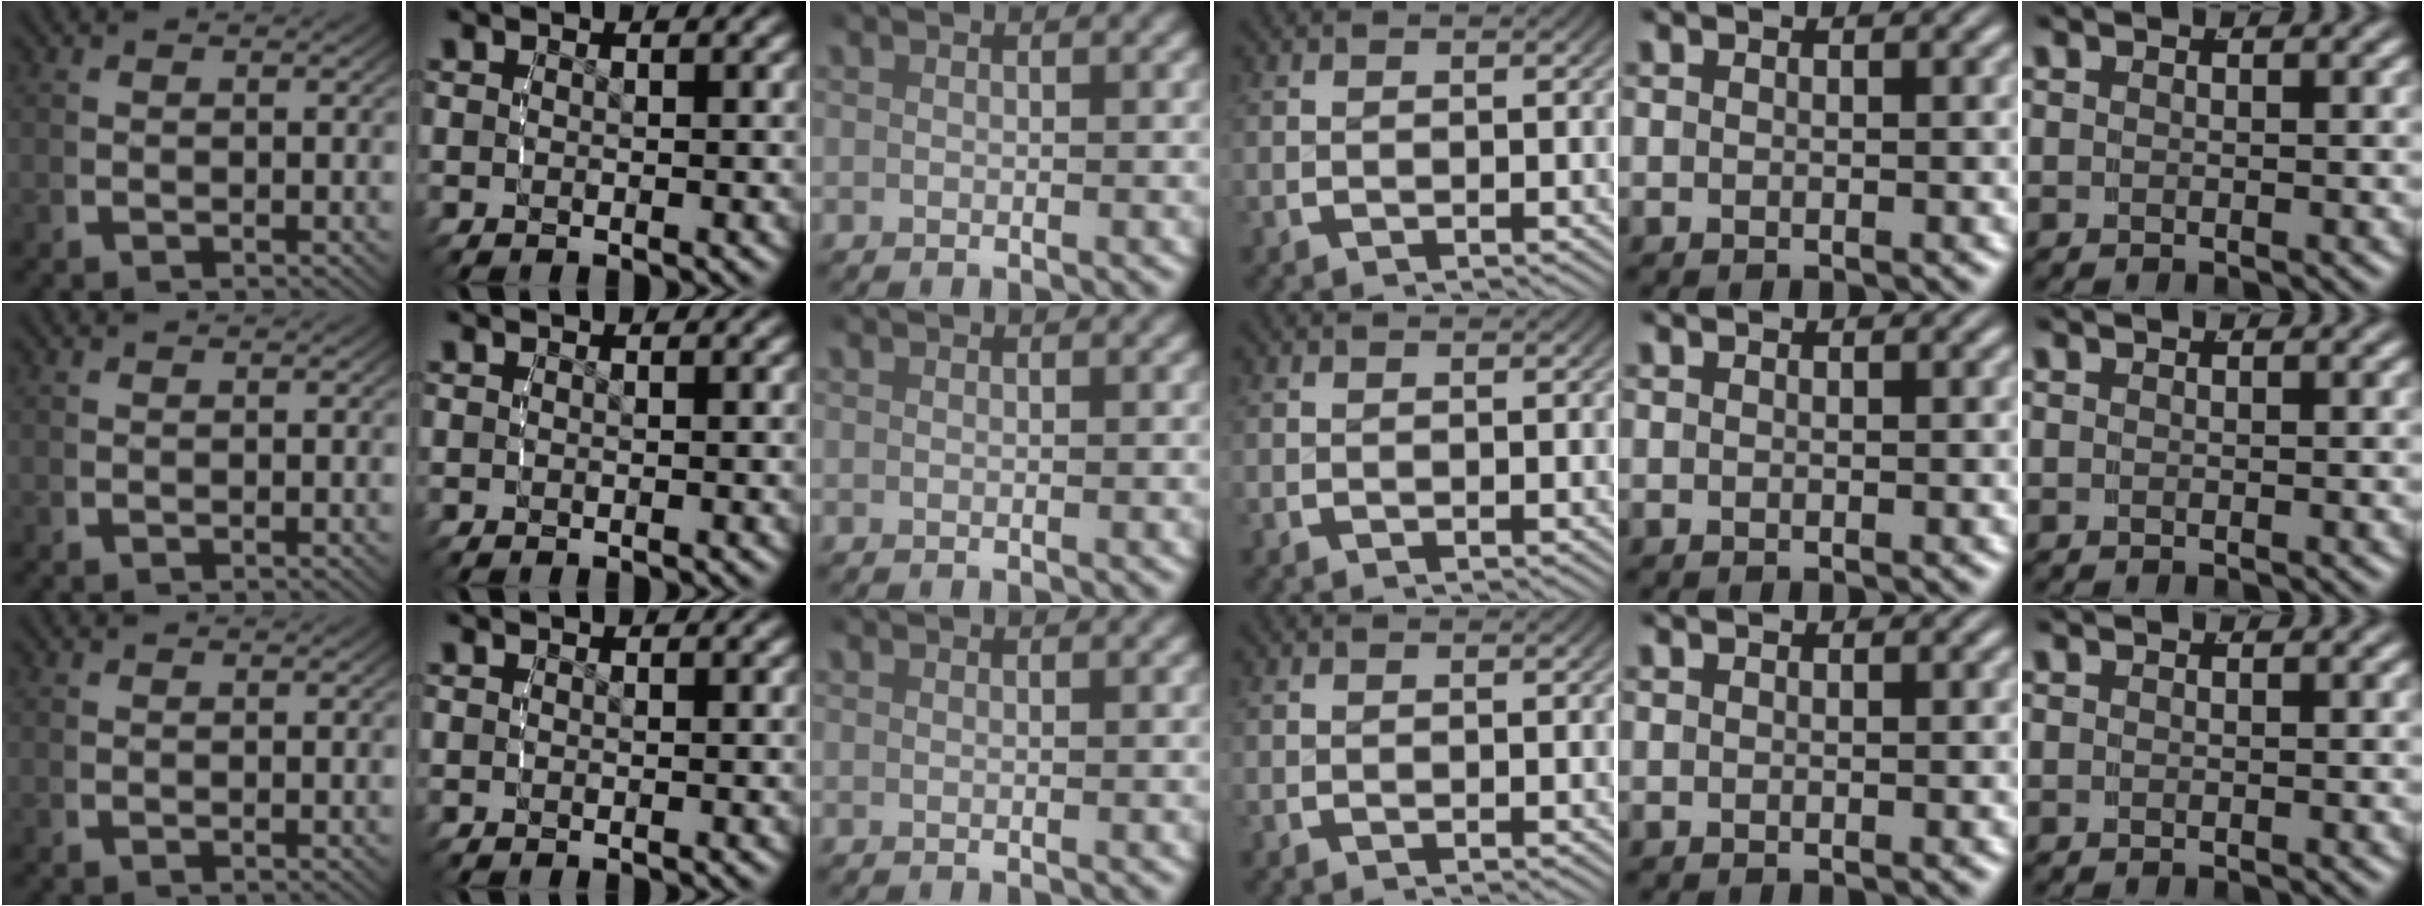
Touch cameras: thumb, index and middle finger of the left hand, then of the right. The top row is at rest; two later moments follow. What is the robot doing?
{"motion": "grasp_and_lifting", "object": "bottle cap"}